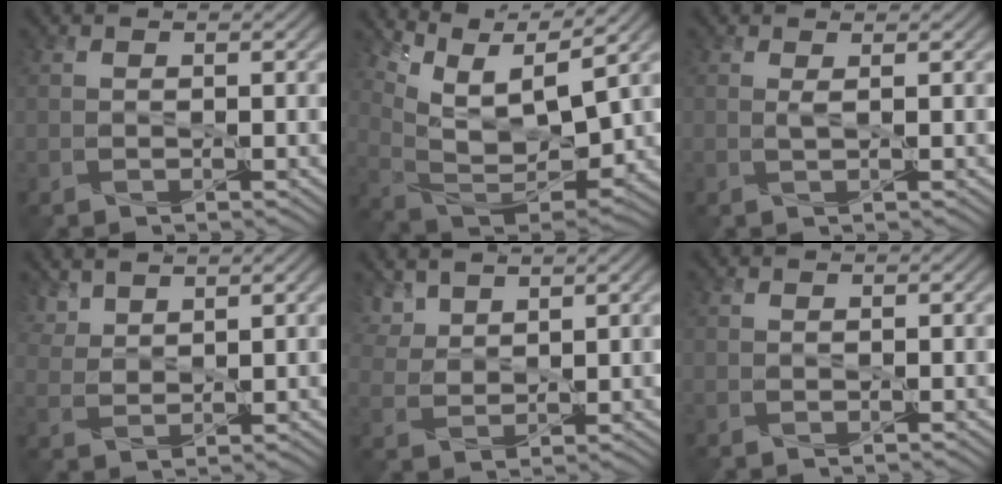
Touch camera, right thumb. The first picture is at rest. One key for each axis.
{"total": 11.2, "fx": 6.8, "fy": 3.9, "fz": 8.0, "tx": -0.181, "ty": 0.002, "tz": 0.124}
{"total": 0.9, "fx": 0.1, "fy": -0.3, "fz": 0.8, "tx": -0.022, "ty": 0.001, "tz": 0.003}
{"total": 4.2, "fx": 3.3, "fy": 1.6, "fz": 2.2, "tx": -0.059, "ty": 0.006, "tz": 0.076}
{"total": 5.0, "fx": 3.7, "fy": 2.1, "fz": 2.6, "tx": -0.074, "ty": 0.008, "tz": 0.084}
{"total": 0.0}